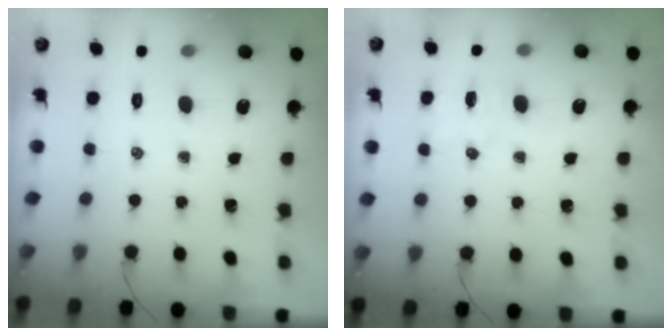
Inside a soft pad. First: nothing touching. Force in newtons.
{"total": 3.0, "press": 2.9, "slide": 0.7}